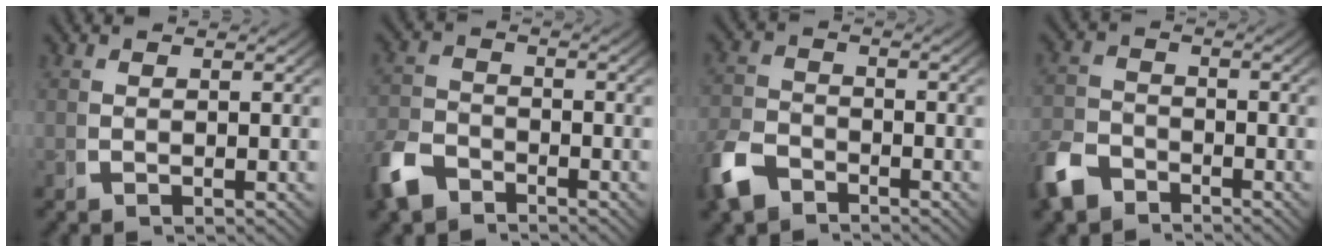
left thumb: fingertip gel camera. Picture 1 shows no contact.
{"total": 4.6, "force": [-3.7, 2.3, 1.4], "torque": [-0.038, -0.017, -0.064]}
{"total": 4.8, "force": [-3.7, 2.6, 1.7], "torque": [-0.044, -0.018, -0.063]}
{"total": 4.7, "force": [-3.9, 2.4, 1.3], "torque": [-0.032, -0.017, -0.067]}